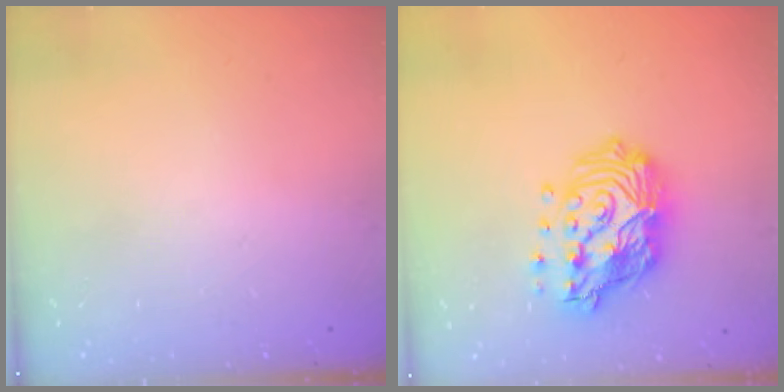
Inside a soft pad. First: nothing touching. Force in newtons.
{"total": 18.6, "press": 18.5, "slide": 1.9}